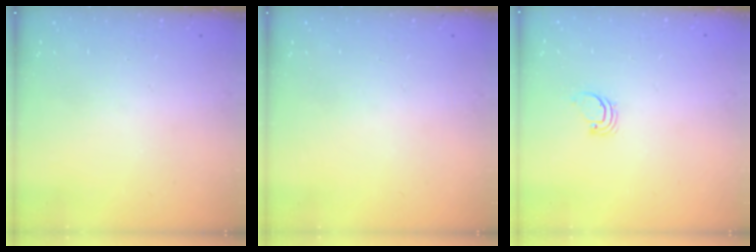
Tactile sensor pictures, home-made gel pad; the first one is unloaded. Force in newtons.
{"total": 0.0}
{"total": 0.9, "press": 0.9, "slide": 0.1}